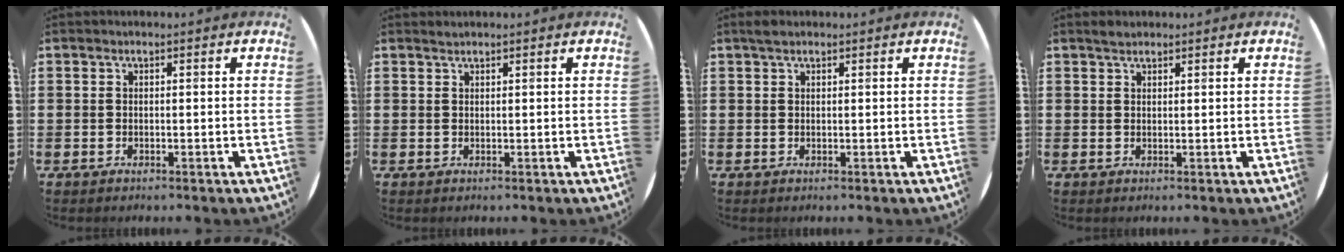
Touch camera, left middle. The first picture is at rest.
{"total": 0.5, "force": [0.5, -0.1, 0.0], "torque": [0.000, 0.000, 0.011]}
{"total": 1.1, "force": [0.9, 0.5, 0.4], "torque": [-0.003, 0.002, 0.014]}
{"total": 1.3, "force": [1.1, 0.4, 0.3], "torque": [0.000, 0.001, 0.019]}